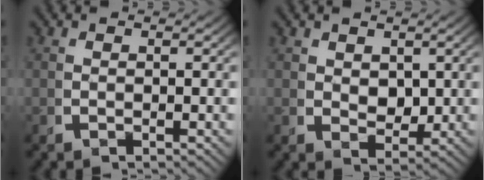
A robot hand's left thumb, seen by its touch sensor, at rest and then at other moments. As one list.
[{"total": 2.1, "force": [1.0, 1.4, 1.3], "torque": [-0.017, -0.016, 0.027]}]